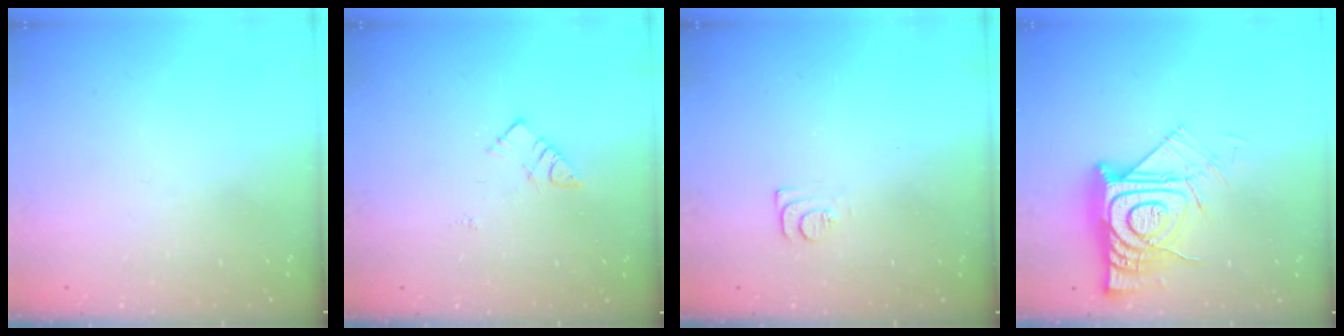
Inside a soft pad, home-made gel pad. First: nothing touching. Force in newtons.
{"total": 5.6, "press": 5.6, "slide": 0.1}
{"total": 6.7, "press": 6.7, "slide": 0.6}
{"total": 14.2, "press": 14.2, "slide": 1.1}